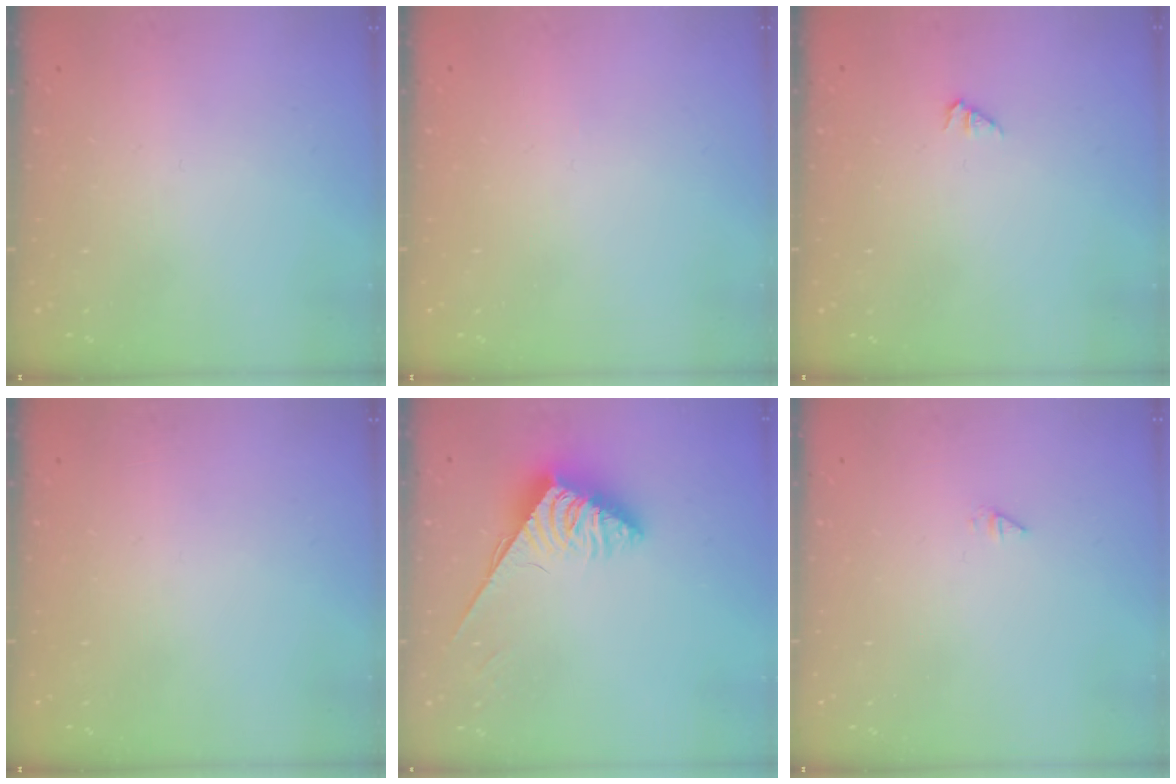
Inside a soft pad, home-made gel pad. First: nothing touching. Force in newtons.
{"total": 0.0}
{"total": 0.0}
{"total": 0.0}
{"total": 3.8, "press": 3.8, "slide": 0.5}
{"total": 0.0}